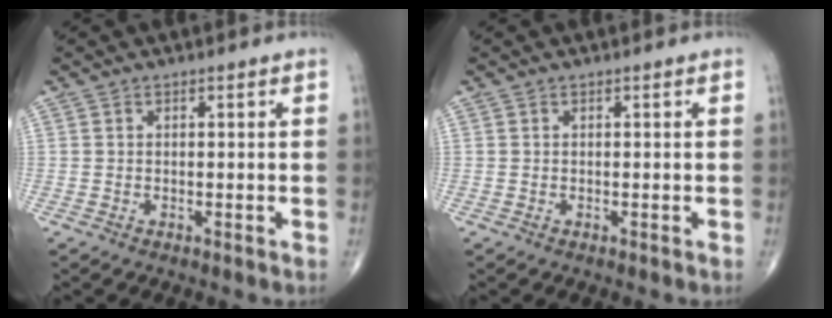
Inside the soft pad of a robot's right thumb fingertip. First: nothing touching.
{"total": 0.0}